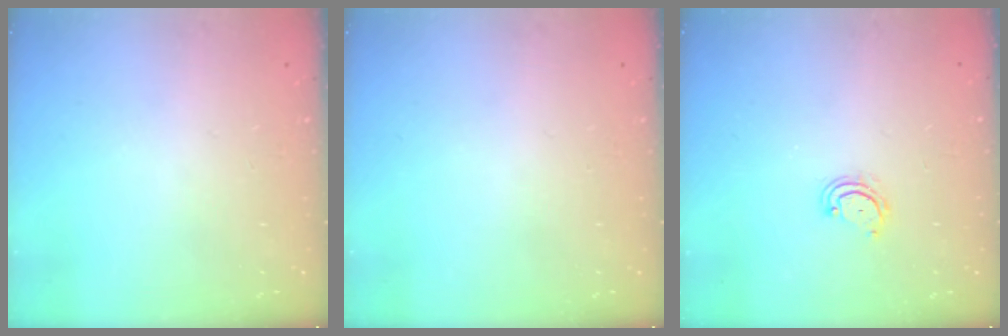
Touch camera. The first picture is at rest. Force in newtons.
{"total": 0.0}
{"total": 4.0, "press": 4.0, "slide": 0.3}